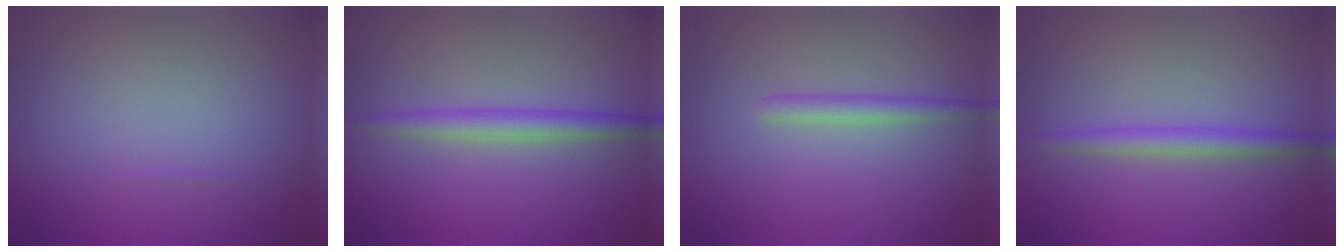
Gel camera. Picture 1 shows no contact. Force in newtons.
{"total": 2.5, "press": 2.5, "slide": 0.1}
{"total": 1.6, "press": 1.6, "slide": 0.1}
{"total": 2.2, "press": 2.2, "slide": 0.1}